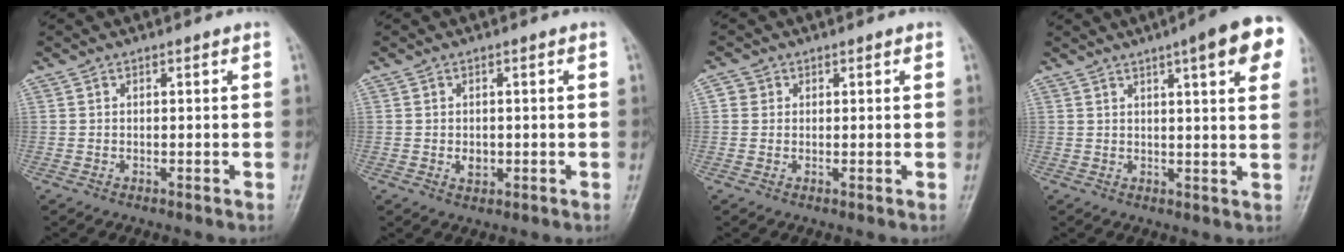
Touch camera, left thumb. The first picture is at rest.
{"total": 2.1, "force": [-0.3, 1.6, 1.4], "torque": [-0.013, 0.001, 0.000]}
{"total": 2.0, "force": [0.5, 1.9, 0.4], "torque": [0.007, 0.001, 0.001]}
{"total": 12.8, "force": [6.2, 2.6, 10.9], "torque": [-0.119, -0.006, 0.071]}